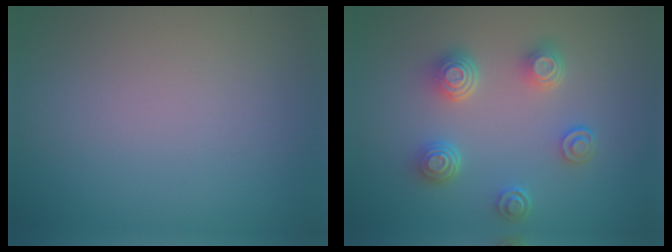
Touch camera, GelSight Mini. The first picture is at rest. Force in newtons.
{"total": 4.2, "press": 3.4, "slide": 2.5}